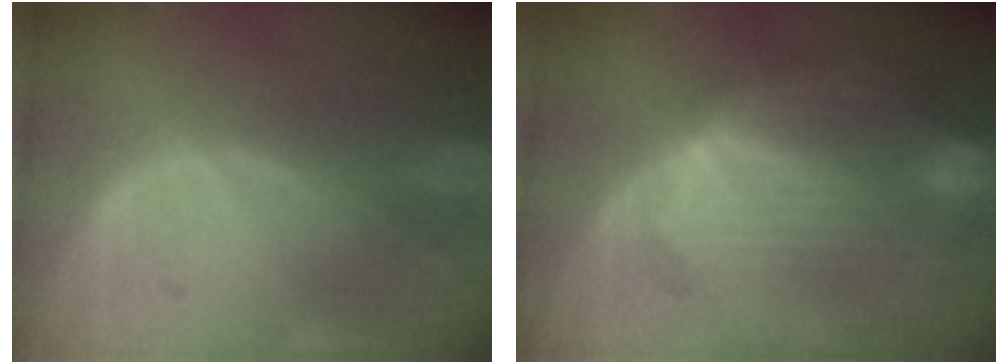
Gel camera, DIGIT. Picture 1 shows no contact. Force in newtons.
{"total": 8.2, "press": 8.2, "slide": 0.2}